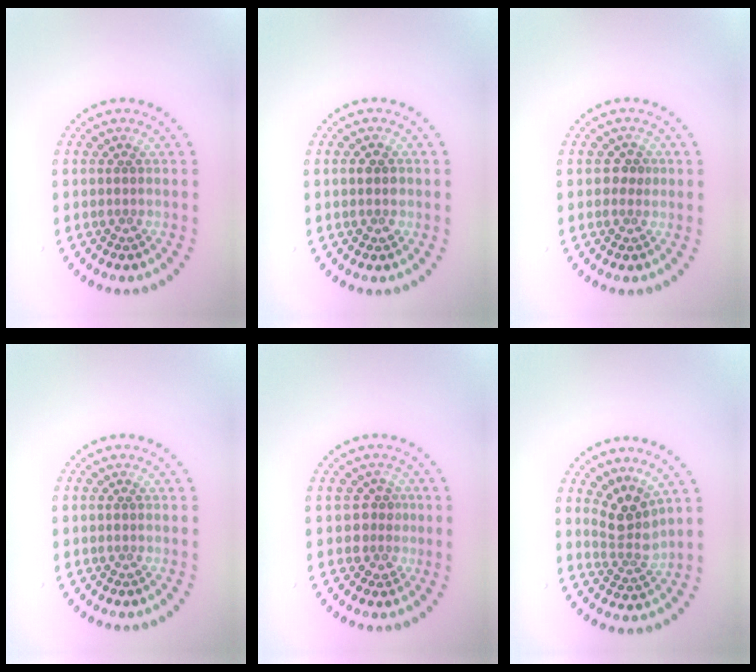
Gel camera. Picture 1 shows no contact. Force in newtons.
{"total": 1.4, "press": 1.4, "slide": 0.3}
{"total": 1.2, "press": 1.2, "slide": 0.3}
{"total": 0.0}
{"total": 1.9, "press": 1.4, "slide": 1.2}
{"total": 3.0, "press": 2.3, "slide": 2.0}